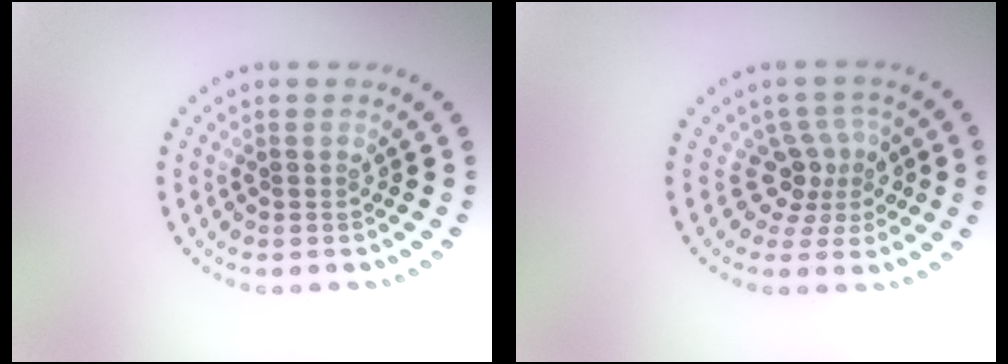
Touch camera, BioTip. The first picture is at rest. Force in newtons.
{"total": 3.1, "press": 2.2, "slide": 2.1}